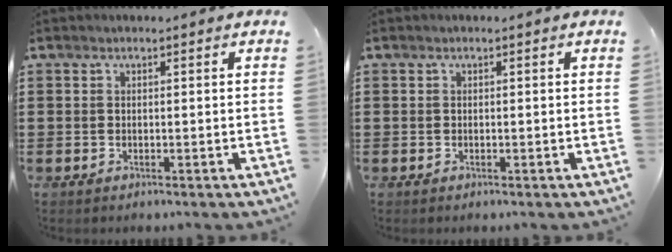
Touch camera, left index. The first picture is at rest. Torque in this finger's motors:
{"motor_torque": [-0.02, -0.01, 0.03, 0.00]}